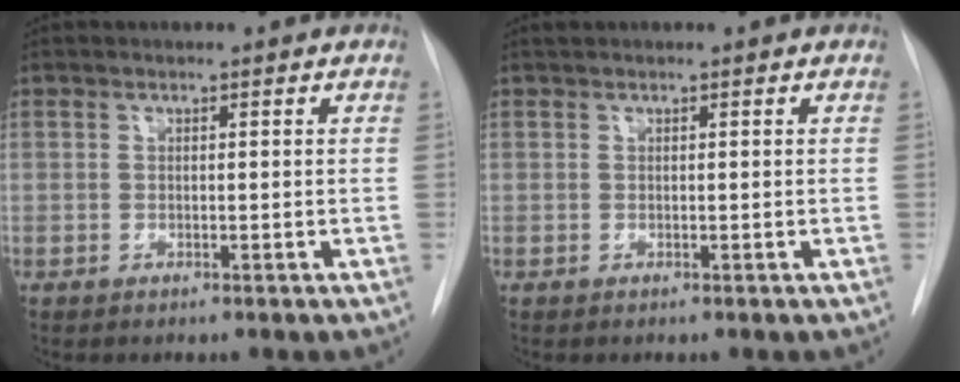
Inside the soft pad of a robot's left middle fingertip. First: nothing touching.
{"total": 0.0}